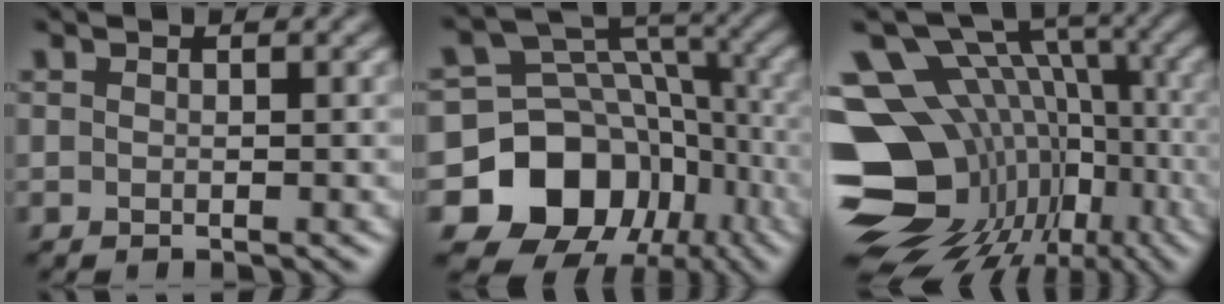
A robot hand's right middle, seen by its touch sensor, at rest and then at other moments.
{"total": 11.3, "force": [-5.0, 9.1, 4.4], "torque": [-0.082, -0.001, -0.101]}
{"total": 18.1, "force": [-3.6, 14.1, 10.7], "torque": [-0.192, -0.006, -0.019]}